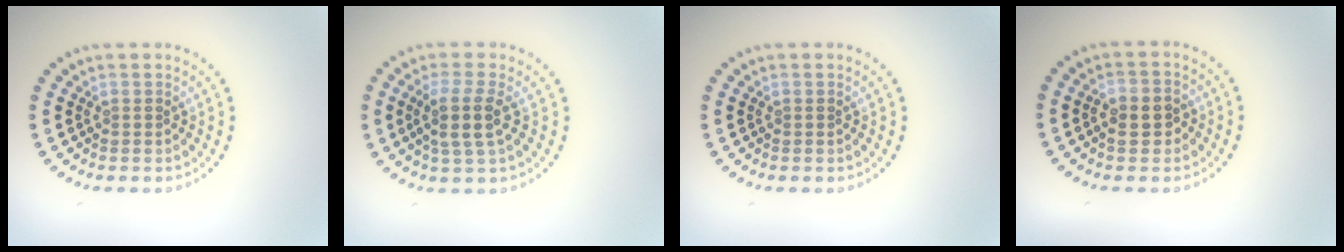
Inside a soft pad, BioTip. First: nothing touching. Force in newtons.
{"total": 3.0, "press": 2.6, "slide": 1.5}
{"total": 0.0}
{"total": 2.6, "press": 2.5, "slide": 0.5}